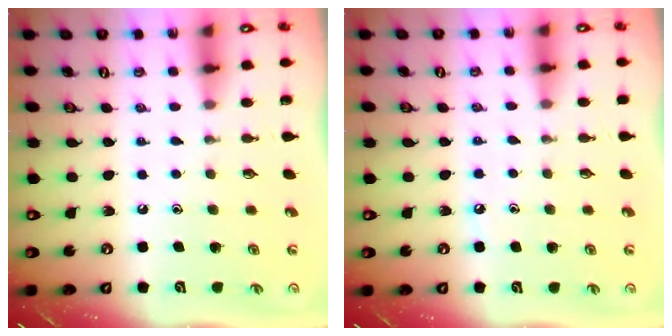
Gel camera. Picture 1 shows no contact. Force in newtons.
{"total": 2.9, "press": 2.8, "slide": 0.4}